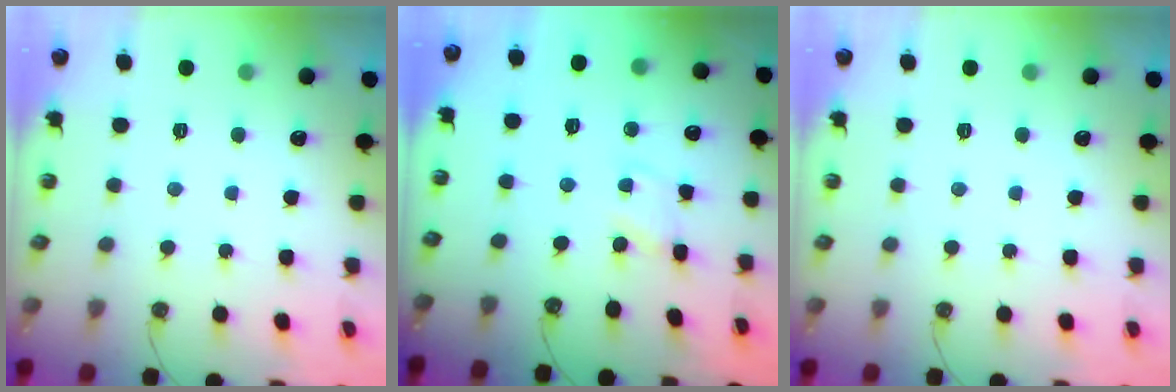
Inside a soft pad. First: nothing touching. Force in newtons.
{"total": 2.1, "press": 2.1, "slide": 0.3}
{"total": 0.0}